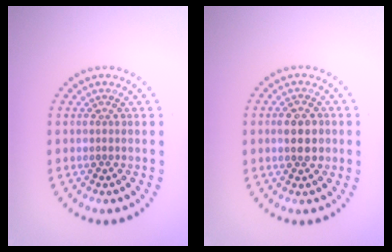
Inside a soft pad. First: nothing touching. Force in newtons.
{"total": 2.6, "press": 2.6, "slide": 0.2}